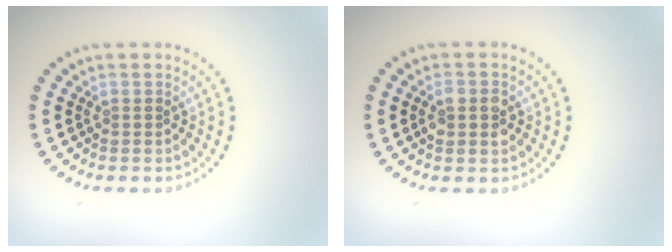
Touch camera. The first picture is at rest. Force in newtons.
{"total": 2.4, "press": 2.4, "slide": 0.2}